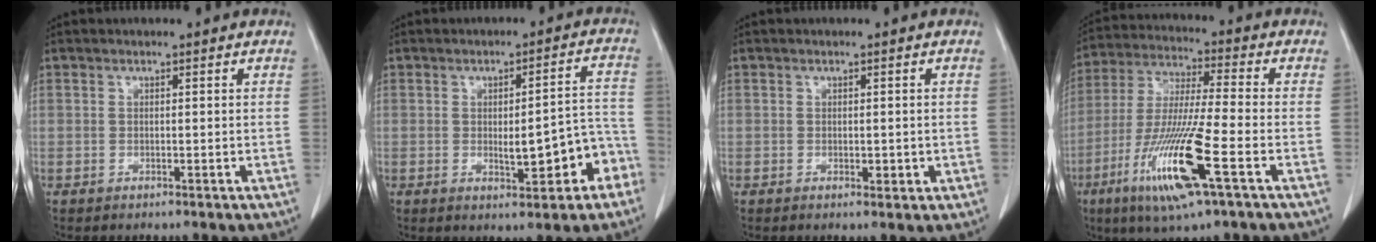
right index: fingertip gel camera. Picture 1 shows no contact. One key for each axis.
{"total": 8.7, "fx": -3.0, "fy": 2.3, "fz": 7.8, "tx": -0.090, "ty": 0.023, "tz": -0.031}
{"total": 1.6, "fx": -0.2, "fy": 0.9, "fz": 1.3, "tx": -0.014, "ty": -0.002, "tz": 0.001}
{"total": 15.5, "fx": -6.4, "fy": 0.4, "fz": 14.2, "tx": -0.293, "ty": -0.027, "tz": -0.119}